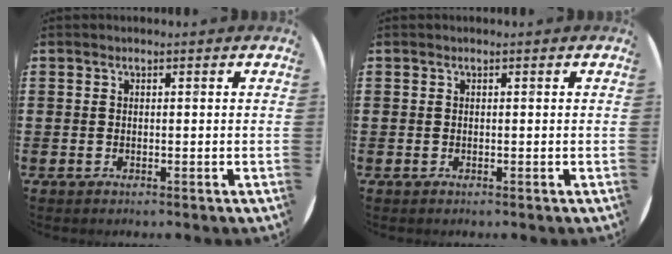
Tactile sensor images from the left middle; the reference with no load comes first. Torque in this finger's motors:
{"motor_torque": [-0.09, 0.04, 0.00, -0.01]}